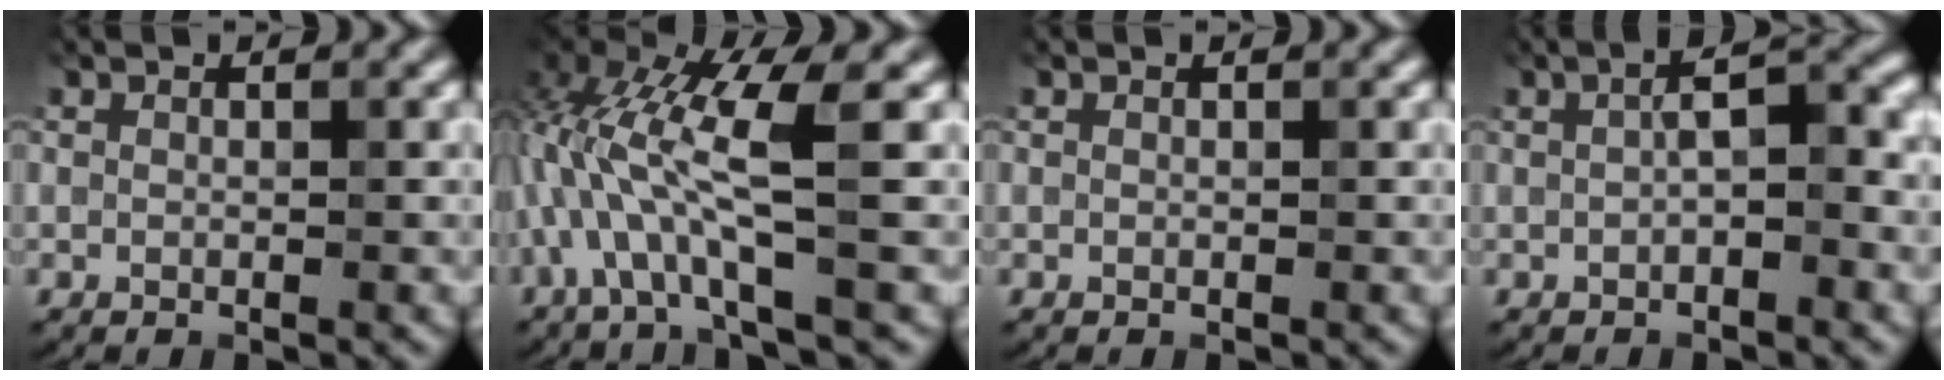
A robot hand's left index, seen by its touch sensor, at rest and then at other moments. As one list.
[{"total": 7.5, "force": [-0.4, 2.1, 7.2], "torque": [-0.165, 0.019, -0.009]}, {"total": 0.0}, {"total": 3.2, "force": [-0.3, 1.0, 3.0], "torque": [-0.056, 0.015, -0.008]}]